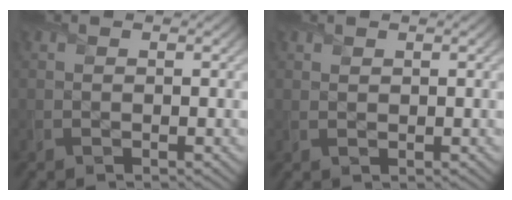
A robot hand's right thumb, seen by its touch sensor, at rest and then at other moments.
{"total": 0.7, "force": [0.6, 0.3, 0.1], "torque": [-0.005, -0.001, 0.014]}